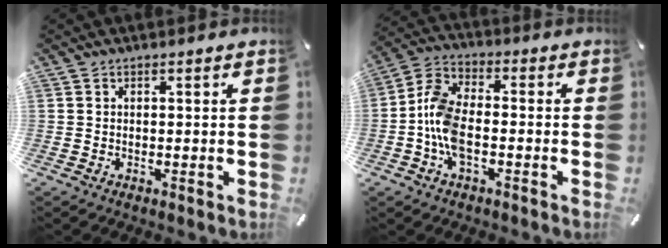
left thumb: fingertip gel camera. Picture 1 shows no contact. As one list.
[{"total": 9.1, "force": [-3.0, 4.9, 7.0], "torque": [-0.159, 0.004, -0.055]}]